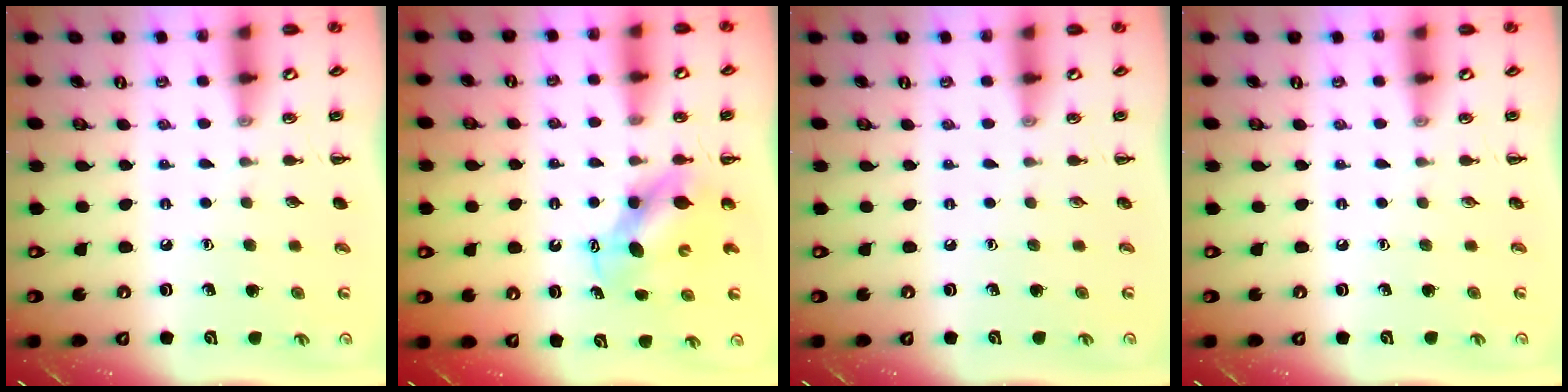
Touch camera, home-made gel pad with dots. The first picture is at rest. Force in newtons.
{"total": 6.6, "press": 6.5, "slide": 0.7}
{"total": 0.0}
{"total": 0.0}